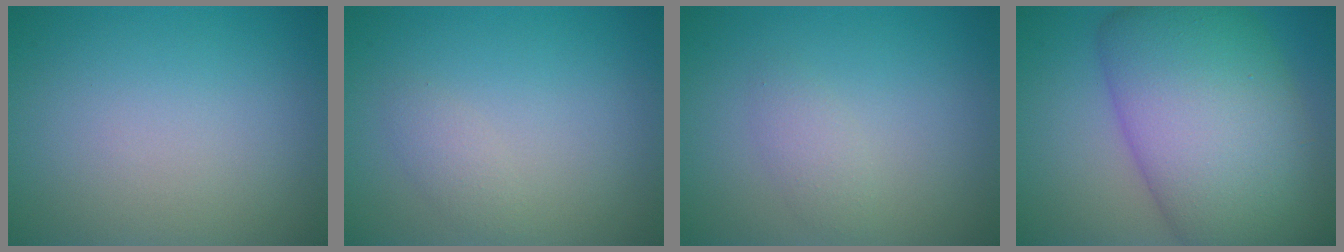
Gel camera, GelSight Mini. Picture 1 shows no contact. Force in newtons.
{"total": 1.1, "press": 1.1, "slide": 0.0}
{"total": 1.4, "press": 1.4, "slide": 0.1}
{"total": 14.6, "press": 14.6, "slide": 0.6}